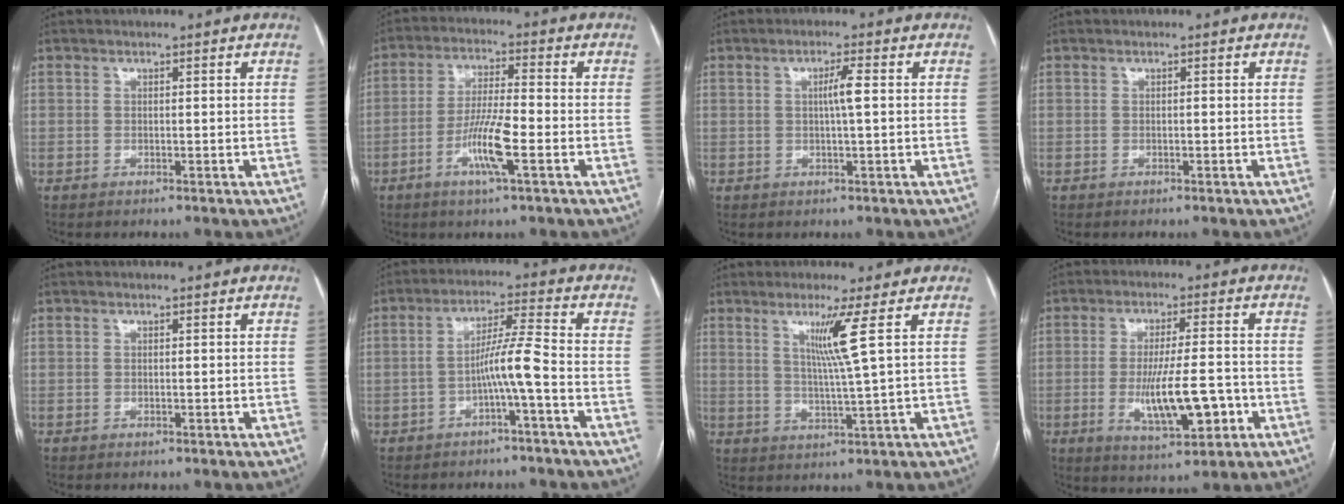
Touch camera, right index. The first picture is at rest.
{"total": 8.3, "force": [-3.1, 0.4, 7.6], "torque": [-0.149, -0.005, -0.060]}
{"total": 2.9, "force": [0.3, -0.2, 2.9], "torque": [-0.052, 0.000, 0.005]}
{"total": 0.0}
{"total": 0.0}
{"total": 6.0, "force": [-2.2, -0.8, 5.6], "torque": [-0.101, 0.015, -0.039]}
{"total": 5.8, "force": [2.3, -2.0, 4.9], "torque": [-0.095, -0.016, 0.048]}
{"total": 10.4, "force": [-2.7, 2.1, 9.9], "torque": [-0.173, -0.010, -0.037]}